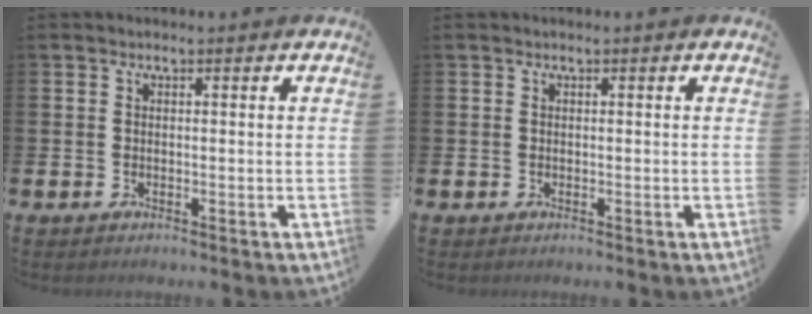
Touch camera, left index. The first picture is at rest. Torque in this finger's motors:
{"motor_torque": [0.92, -1.22, 0.31, 0.04]}